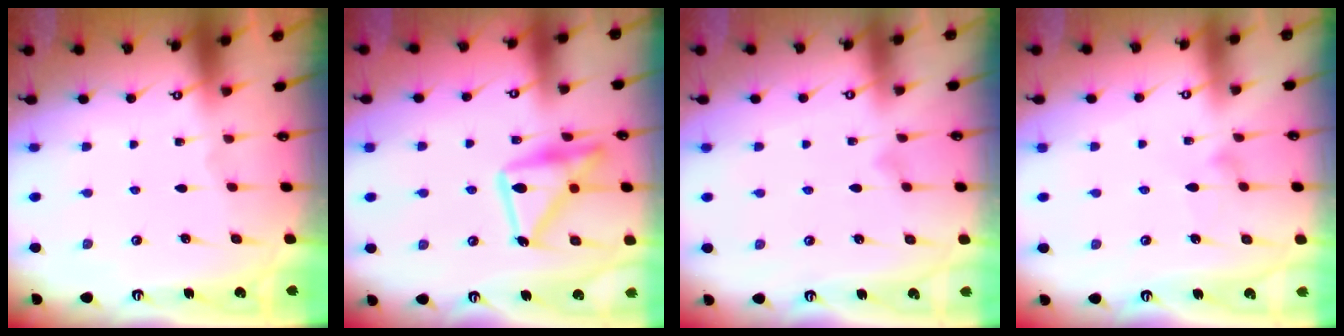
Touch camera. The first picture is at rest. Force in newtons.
{"total": 18.2, "press": 18.2, "slide": 1.2}
{"total": 4.0, "press": 4.0, "slide": 0.2}
{"total": 4.1, "press": 4.1, "slide": 0.2}